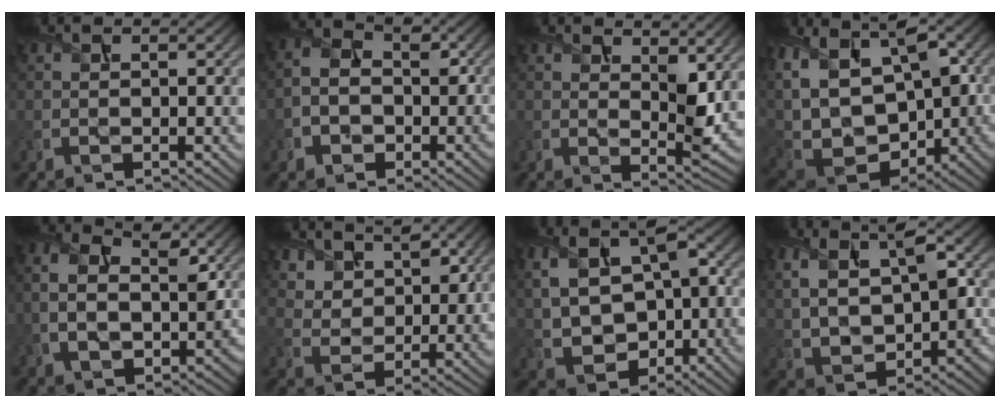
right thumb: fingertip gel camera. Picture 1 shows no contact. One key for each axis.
{"total": 5.5, "fx": -2.0, "fy": 4.4, "fz": 2.7, "tx": -0.043, "ty": -0.001, "tz": -0.048}
{"total": 6.1, "fx": 3.1, "fy": 2.5, "fz": 4.6, "tx": -0.079, "ty": -0.010, "tz": 0.054}
{"total": 17.6, "fx": 2.3, "fy": 12.2, "fz": 12.5, "tx": -0.292, "ty": 0.002, "tz": 0.079}
{"total": 9.2, "fx": -0.5, "fy": 6.5, "fz": 6.4, "tx": -0.099, "ty": 0.001, "tz": -0.019}
{"total": 8.5, "fx": 6.2, "fy": 4.7, "fz": 3.5, "tx": -0.092, "ty": -0.029, "tz": 0.128}
{"total": 12.1, "fx": 0.3, "fy": 8.0, "fz": 9.1, "tx": -0.193, "ty": -0.004, "tz": 0.010}
{"total": 11.8, "fx": 1.3, "fy": 7.2, "fz": 9.2, "tx": -0.187, "ty": -0.009, "tz": 0.038}